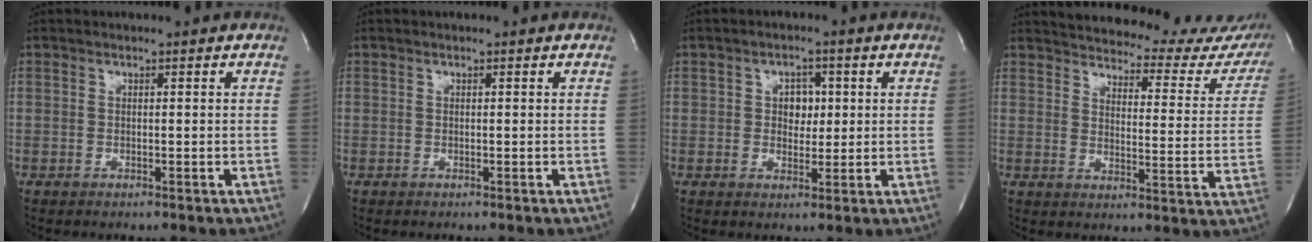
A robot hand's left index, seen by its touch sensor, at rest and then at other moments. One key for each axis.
{"total": 0.0}
{"total": 3.5, "fx": 0.7, "fy": 2.6, "fz": 2.4, "tx": -0.030, "ty": 0.005, "tz": 0.011}
{"total": 24.2, "fx": 22.8, "fy": 5.4, "fz": 6.2, "tx": -0.081, "ty": -0.086, "tz": 0.251}